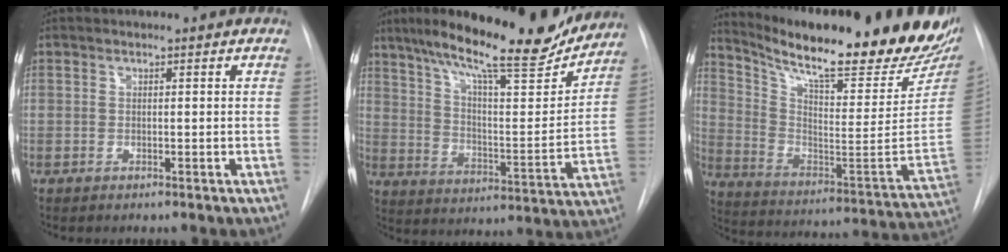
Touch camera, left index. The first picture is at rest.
{"total": 22.6, "force": [18.9, 3.3, 11.9], "torque": [-0.197, -0.013, 0.275]}
{"total": 29.8, "force": [24.1, 4.5, 16.9], "torque": [-0.279, -0.064, 0.334]}